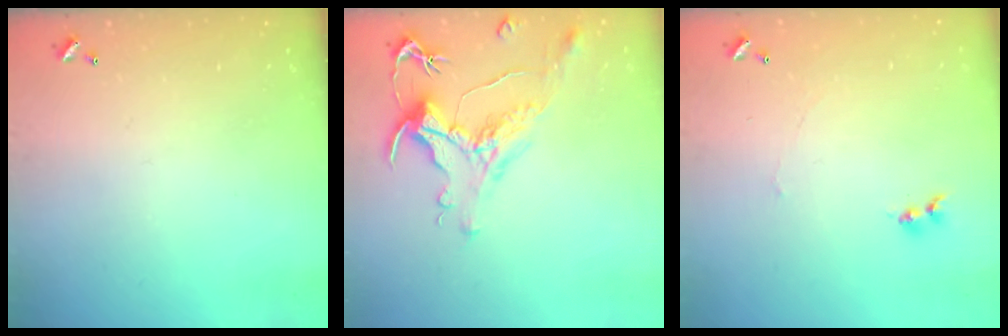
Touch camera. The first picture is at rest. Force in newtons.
{"total": 1.7, "press": 1.1, "slide": 1.3}
{"total": 1.2, "press": 1.1, "slide": 0.3}